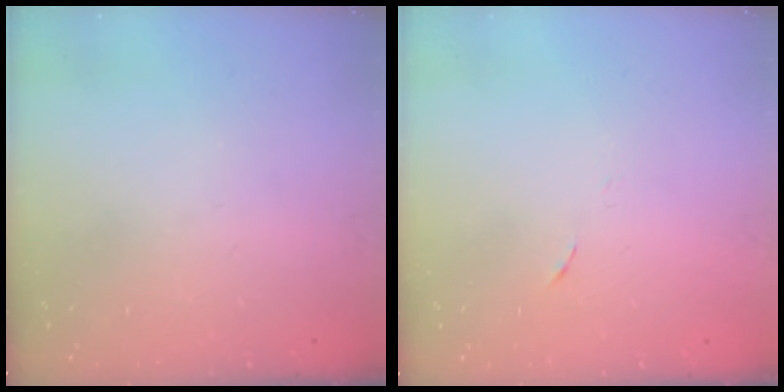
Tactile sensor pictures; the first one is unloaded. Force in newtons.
{"total": 4.0, "press": 3.6, "slide": 1.7}